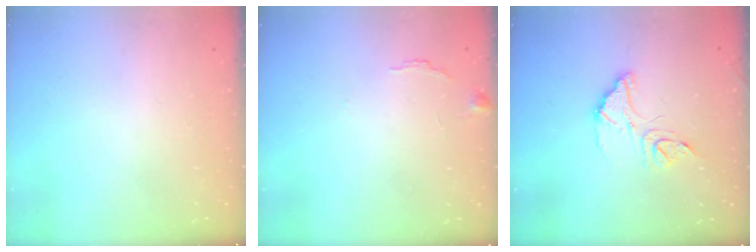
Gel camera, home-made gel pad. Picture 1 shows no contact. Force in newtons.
{"total": 7.0, "press": 7.0, "slide": 0.6}
{"total": 12.3, "press": 12.3, "slide": 1.0}